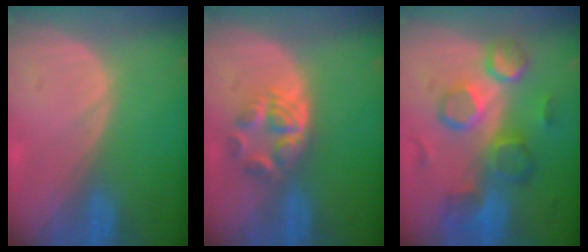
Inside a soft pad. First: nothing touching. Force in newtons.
{"total": 6.1, "press": 5.1, "slide": 3.4}
{"total": 10.4, "press": 9.0, "slide": 5.1}